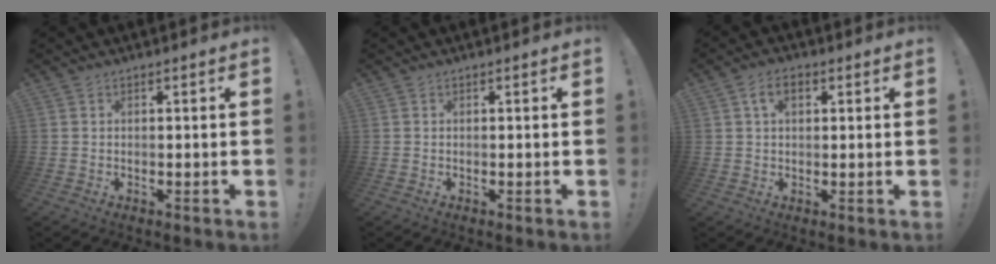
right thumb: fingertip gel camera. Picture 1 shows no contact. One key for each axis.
{"total": 0.0}
{"total": 5.4, "fx": 2.0, "fy": 3.4, "fz": 3.7, "tx": -0.067, "ty": 0.009, "tz": 0.038}